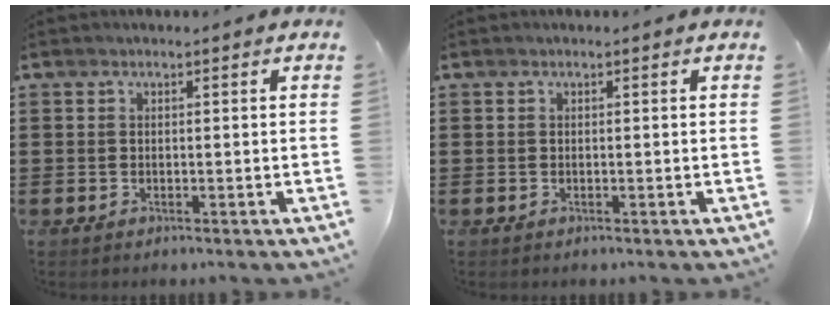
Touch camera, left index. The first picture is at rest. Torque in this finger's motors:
{"motor_torque": [0.00, 0.00, 0.00, 0.00]}